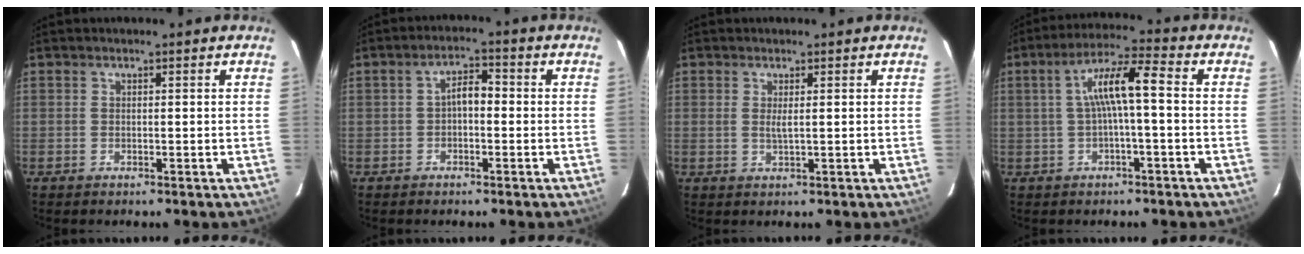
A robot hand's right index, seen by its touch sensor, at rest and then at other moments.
{"total": 3.2, "force": [-0.6, 1.7, 2.6], "torque": [-0.046, 0.013, -0.011]}
{"total": 1.5, "force": [0.3, 0.1, 1.5], "torque": [-0.027, -0.002, 0.005]}
{"total": 7.5, "force": [-0.3, 0.7, 7.5], "torque": [-0.148, 0.020, 0.000]}